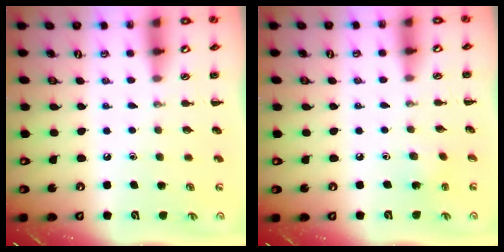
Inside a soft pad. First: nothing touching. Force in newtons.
{"total": 2.6, "press": 2.5, "slide": 0.8}